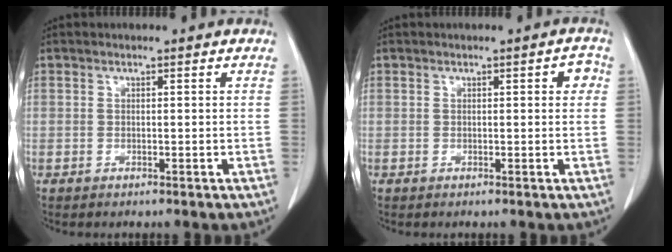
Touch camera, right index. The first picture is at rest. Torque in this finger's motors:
{"motor_torque": [0.11, -0.05, 0.03, 0.02]}